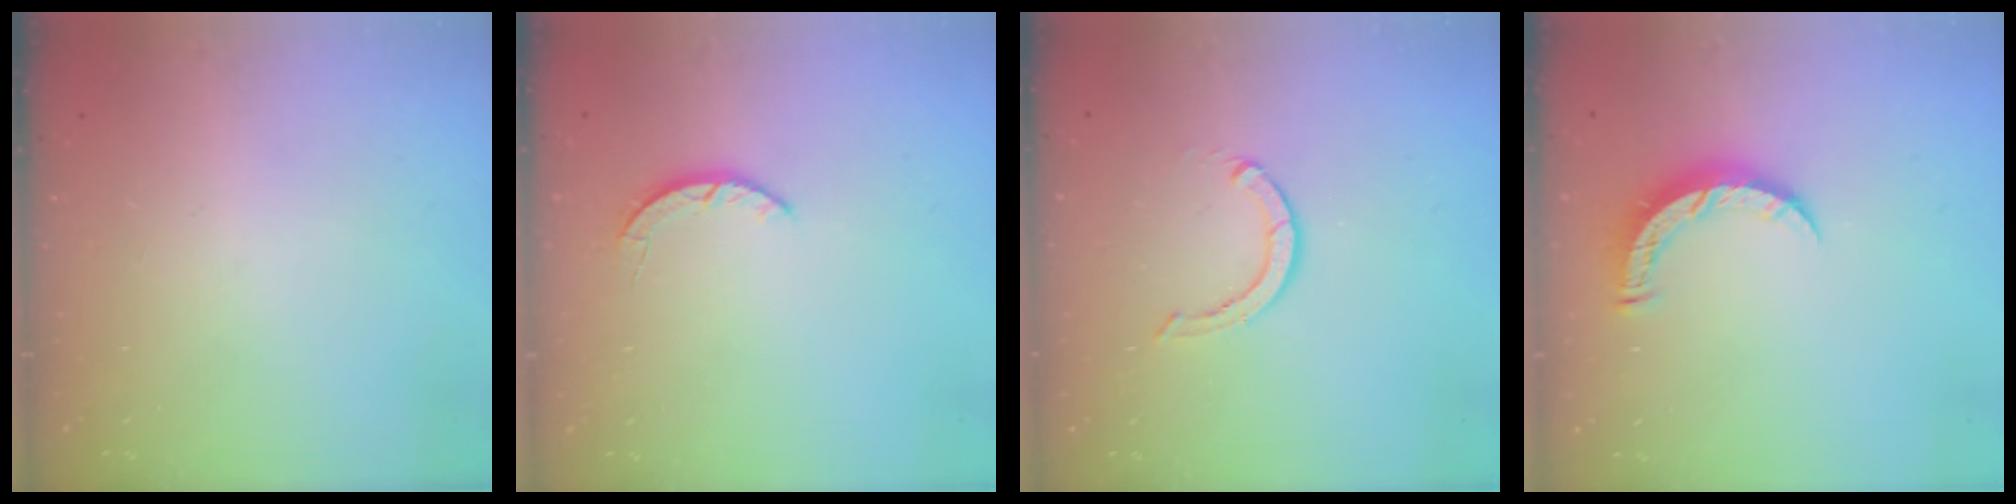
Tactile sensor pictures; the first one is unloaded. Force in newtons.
{"total": 2.2, "press": 2.2, "slide": 0.4}
{"total": 3.7, "press": 3.6, "slide": 0.4}
{"total": 7.7, "press": 7.7, "slide": 0.3}